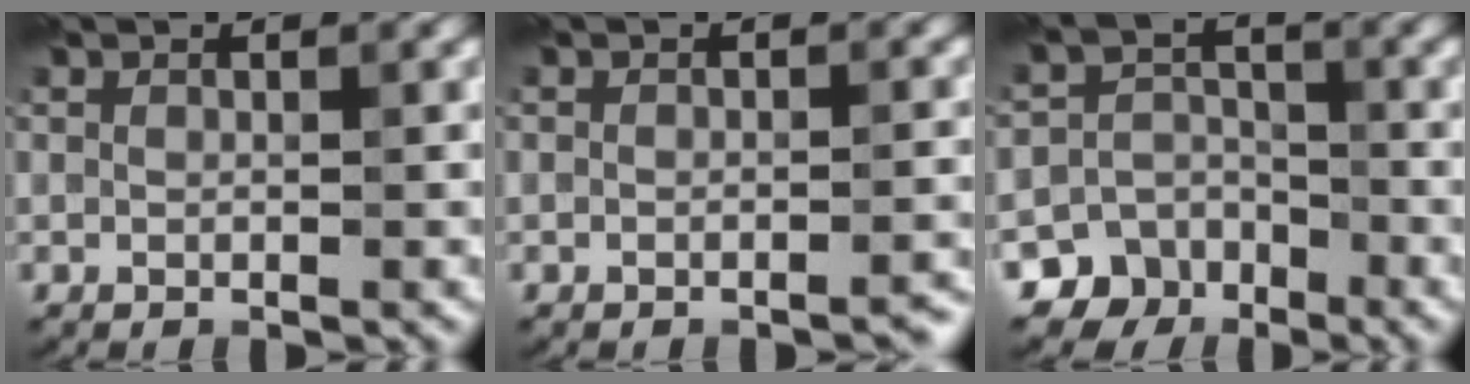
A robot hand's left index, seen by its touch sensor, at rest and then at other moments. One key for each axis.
{"total": 1.1, "fx": -1.0, "fy": 0.2, "fz": 0.5, "tx": -0.005, "ty": 0.004, "tz": -0.013}
{"total": 8.5, "fx": -5.1, "fy": 6.7, "fz": 0.9, "tx": 0.012, "ty": -0.022, "tz": -0.097}